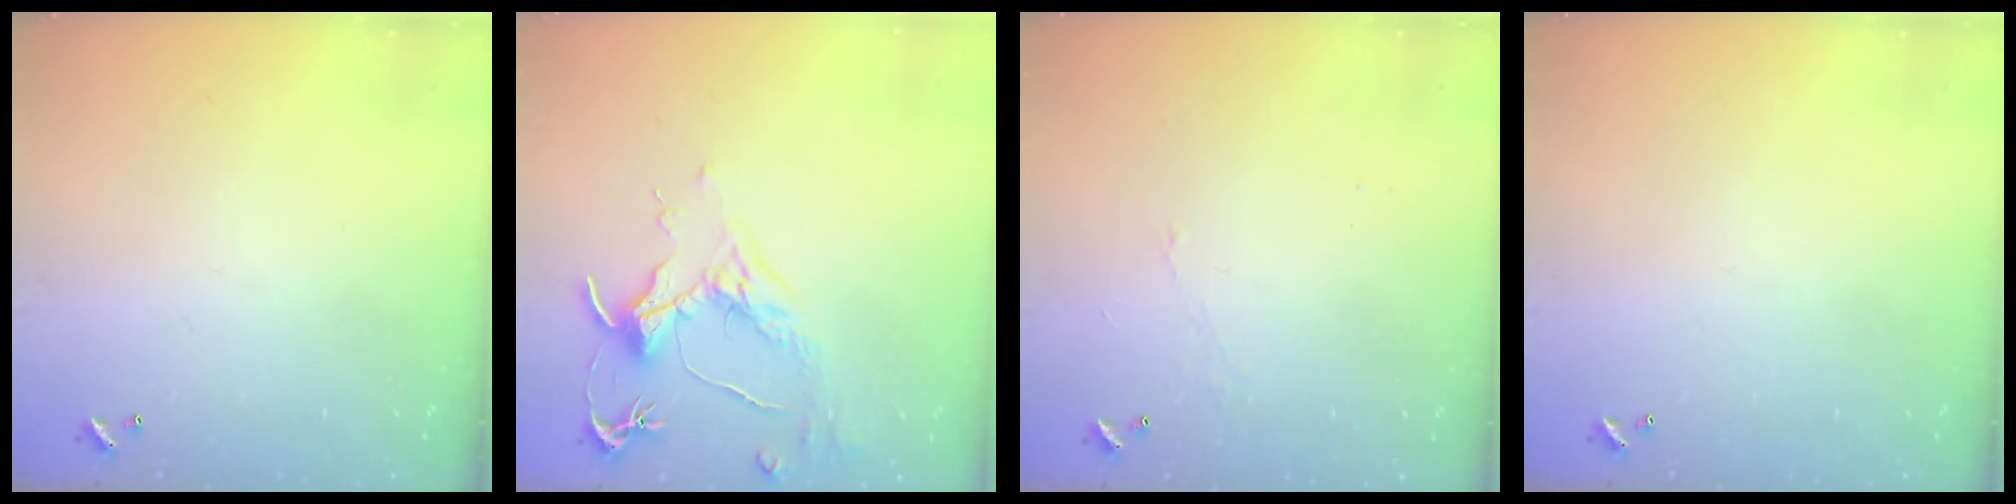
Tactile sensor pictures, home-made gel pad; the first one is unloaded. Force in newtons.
{"total": 1.8, "press": 1.6, "slide": 0.9}
{"total": 0.0}
{"total": 0.0}